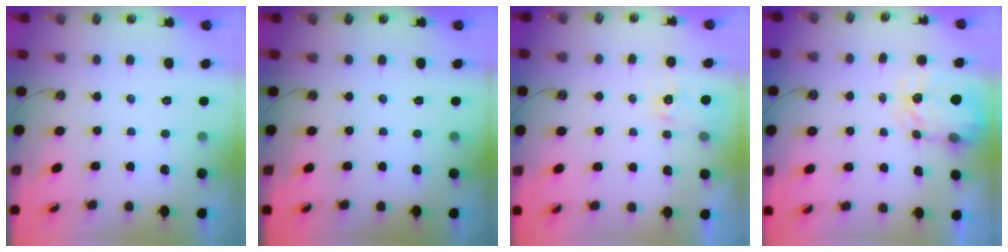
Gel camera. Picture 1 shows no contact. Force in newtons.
{"total": 0.0}
{"total": 2.6, "press": 2.6, "slide": 0.4}
{"total": 3.6, "press": 3.5, "slide": 0.5}